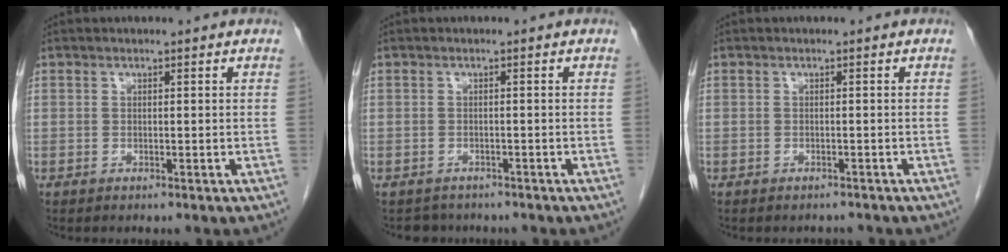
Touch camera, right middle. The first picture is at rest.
{"total": 2.9, "force": [-2.5, 1.4, 0.0], "torque": [-0.004, 0.000, -0.035]}
{"total": 2.0, "force": [-1.9, 0.6, 0.3], "torque": [-0.008, -0.003, -0.024]}